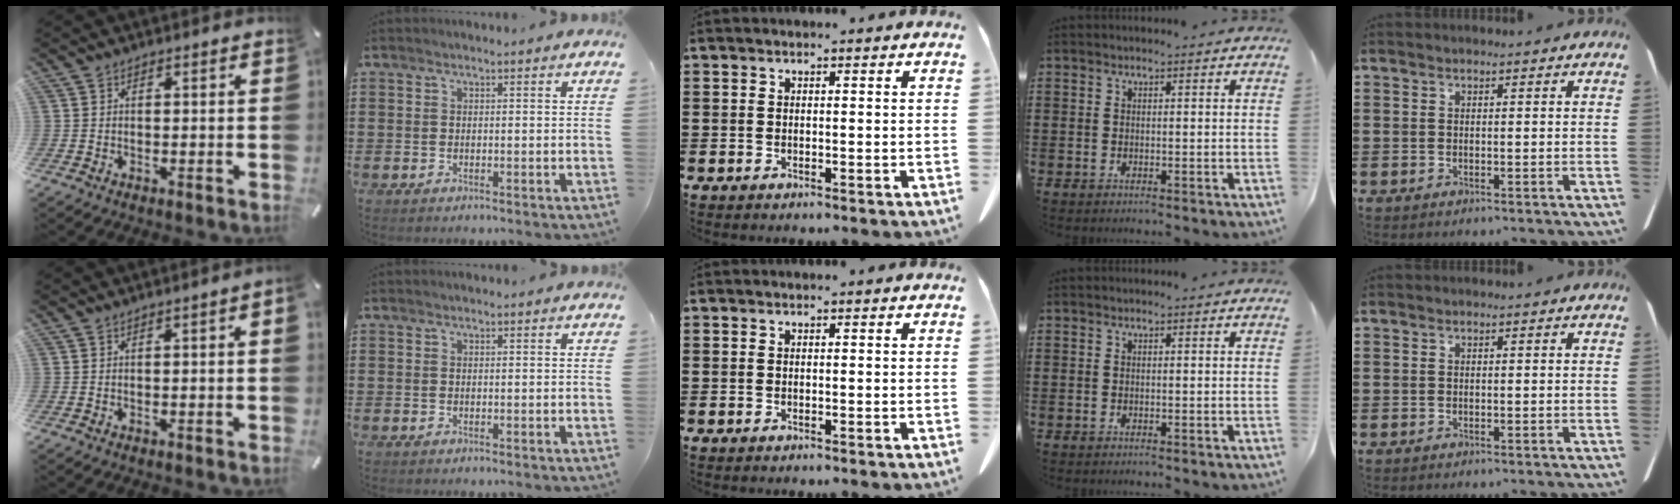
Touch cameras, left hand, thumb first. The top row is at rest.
{"thumb": {"total": 1.4, "force": [-0.2, 0.1, 1.3], "torque": [-0.022, -0.003, -0.004]}}